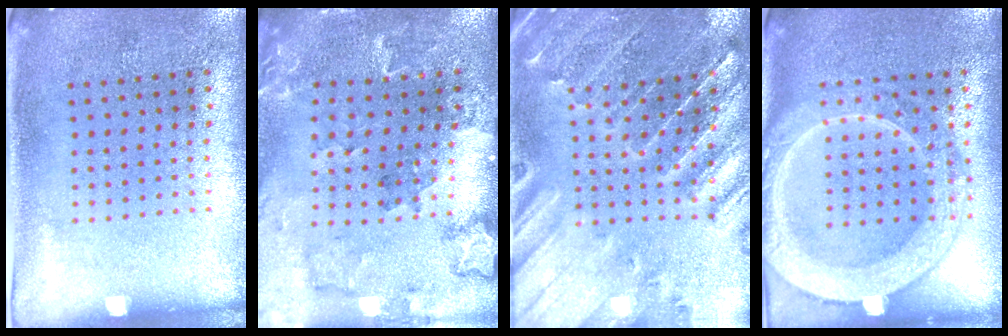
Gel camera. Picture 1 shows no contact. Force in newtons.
{"total": 1.8, "press": 1.8, "slide": 0.2}
{"total": 1.1, "press": 1.1, "slide": 0.3}
{"total": 4.0, "press": 4.0, "slide": 0.4}